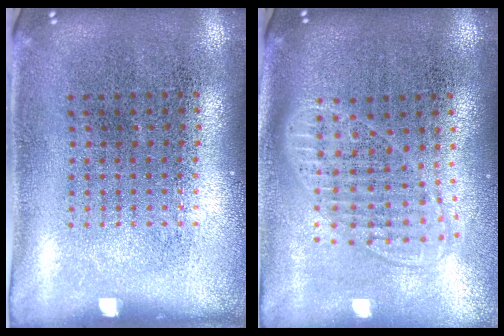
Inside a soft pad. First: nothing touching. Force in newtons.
{"total": 1.8, "press": 1.4, "slide": 1.0}